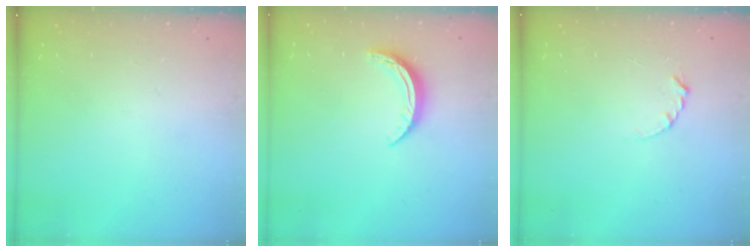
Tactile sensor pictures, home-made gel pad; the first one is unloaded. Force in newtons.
{"total": 6.3, "press": 6.3, "slide": 0.6}
{"total": 2.9, "press": 2.9, "slide": 0.3}